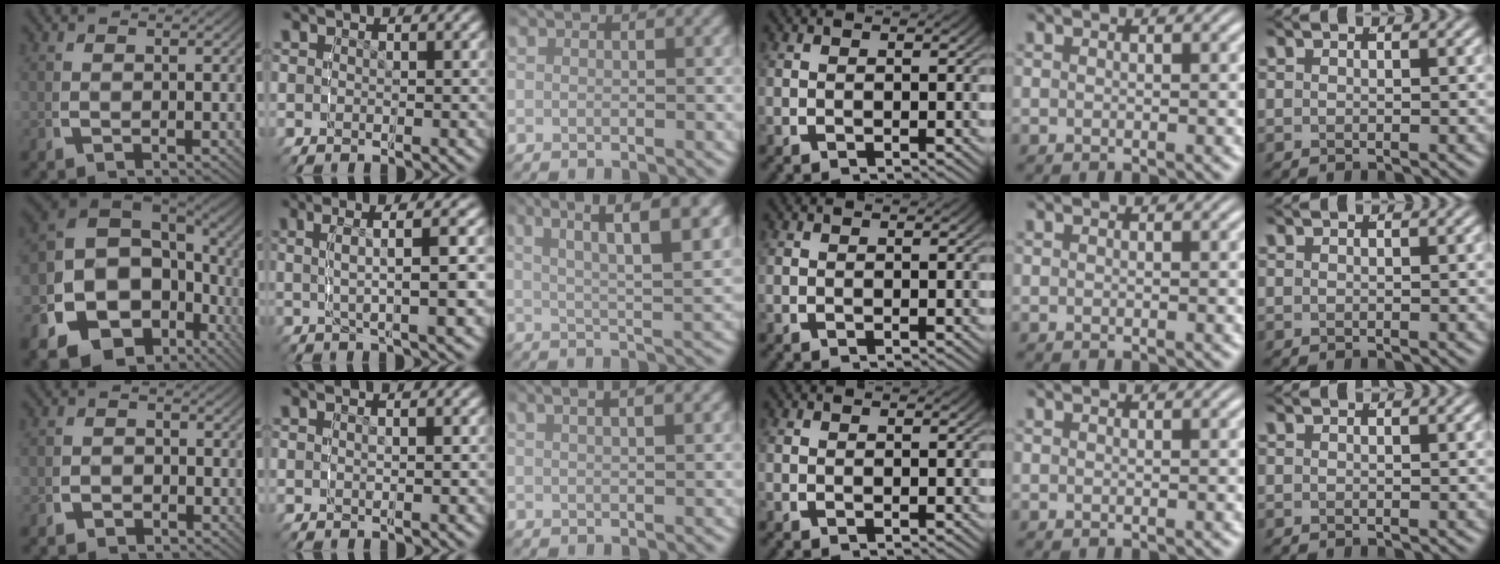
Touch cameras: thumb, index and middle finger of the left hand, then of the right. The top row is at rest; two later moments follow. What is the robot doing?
{"motion": "lift_and_place", "object": "sponge"}